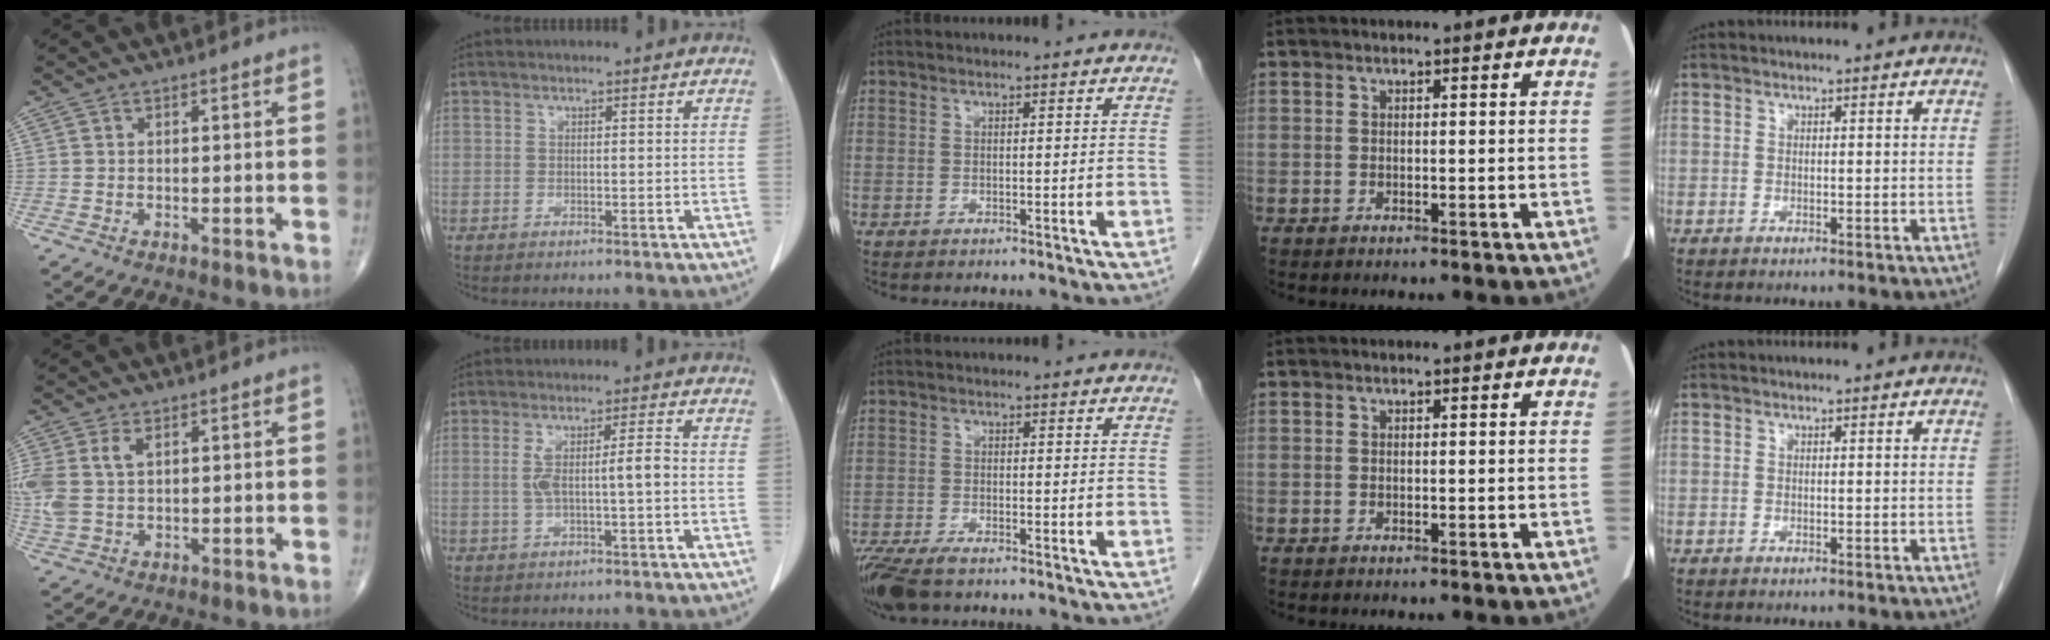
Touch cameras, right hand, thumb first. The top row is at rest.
{"thumb": {"total": 8.0, "force": [2.1, 4.9, 6.0], "torque": [-0.154, 0.009, 0.051]}, "index": {"total": 5.1, "force": [-0.3, 0.4, 5.1], "torque": [-0.098, 0.014, 0.001]}, "middle": {"total": 6.7, "force": [-5.1, 2.0, 3.9], "torque": [-0.073, -0.014, -0.091]}}